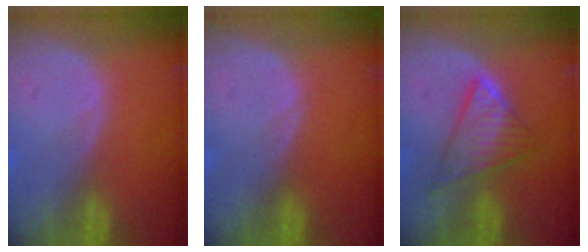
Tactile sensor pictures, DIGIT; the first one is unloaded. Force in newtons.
{"total": 0.0}
{"total": 6.5, "press": 6.5, "slide": 0.2}